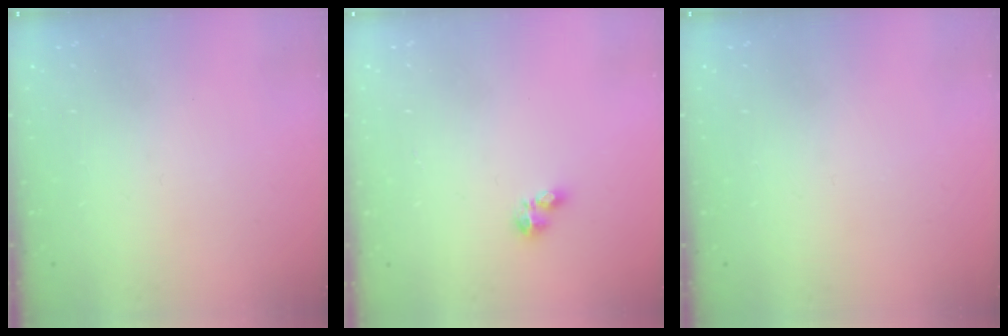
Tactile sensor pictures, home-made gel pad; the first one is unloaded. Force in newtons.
{"total": 3.9, "press": 3.8, "slide": 0.4}
{"total": 0.0}